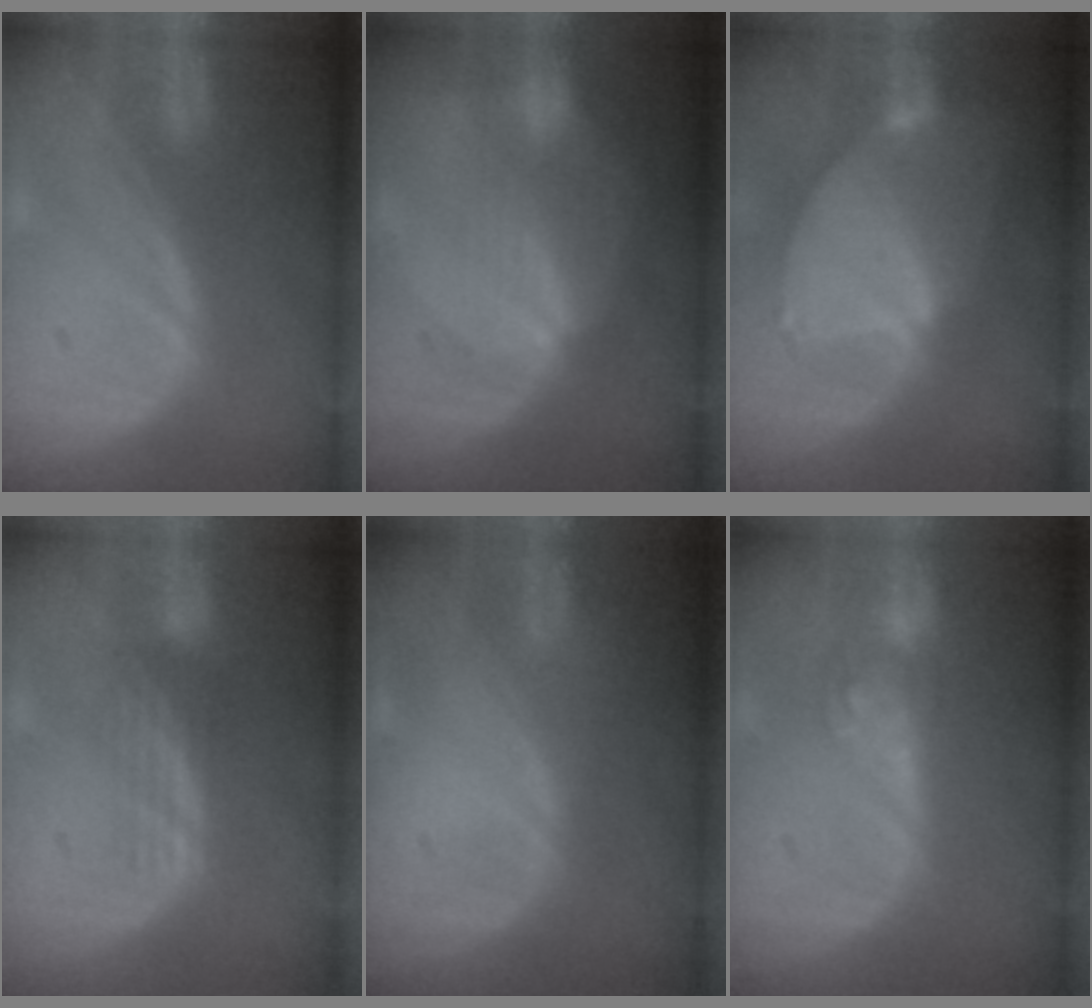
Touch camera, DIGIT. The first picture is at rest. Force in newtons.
{"total": 4.6, "press": 4.4, "slide": 1.1}
{"total": 8.6, "press": 7.4, "slide": 4.3}
{"total": 3.5, "press": 2.9, "slide": 1.9}
{"total": 0.0}
{"total": 4.6, "press": 4.5, "slide": 0.8}